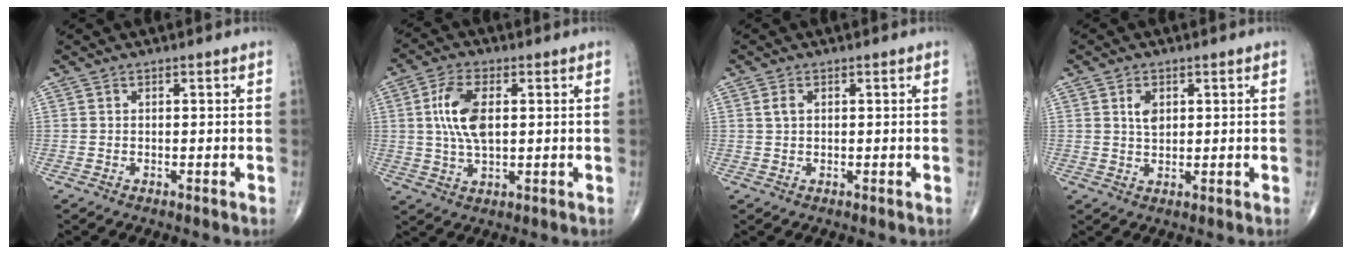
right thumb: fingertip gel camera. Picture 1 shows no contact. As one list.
[{"total": 9.1, "force": [1.4, 4.4, 7.8], "torque": [-0.161, 0.001, 0.027]}, {"total": 1.6, "force": [0.5, 1.0, 1.2], "torque": [-0.025, 0.005, 0.011]}, {"total": 3.1, "force": [1.0, 2.0, 2.2], "torque": [-0.031, -0.005, 0.018]}]